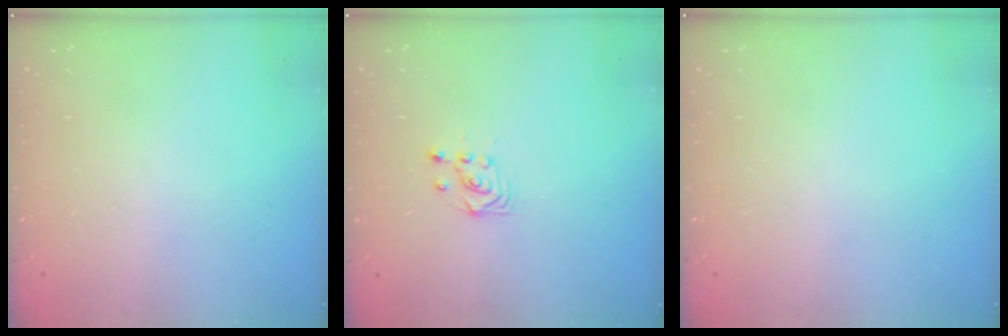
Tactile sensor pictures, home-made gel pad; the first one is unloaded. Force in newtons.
{"total": 3.3, "press": 3.3, "slide": 0.4}
{"total": 0.0}